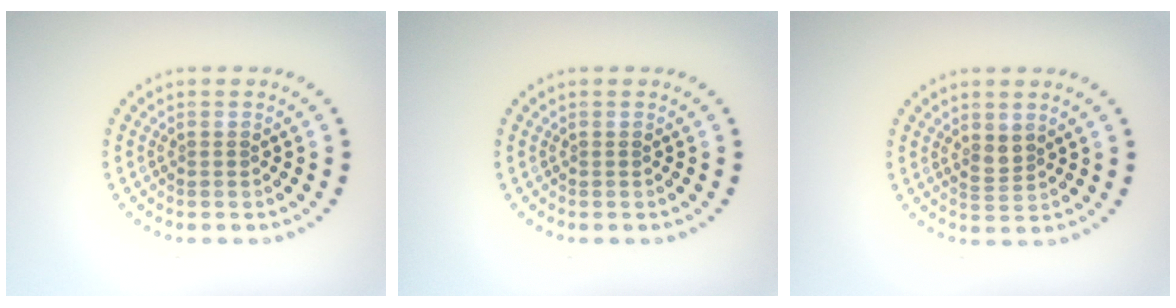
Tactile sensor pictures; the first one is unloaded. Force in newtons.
{"total": 0.0}
{"total": 1.6, "press": 1.4, "slide": 0.7}